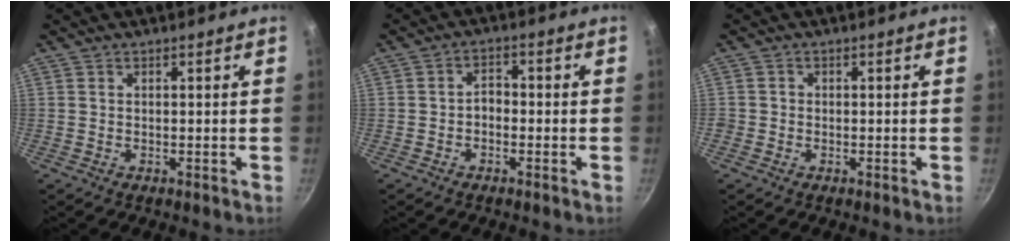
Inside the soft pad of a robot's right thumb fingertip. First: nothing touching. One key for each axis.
{"total": 2.7, "fx": -0.9, "fy": 1.8, "fz": 1.8, "tx": -0.017, "ty": 0.016, "tz": -0.019}
{"total": 1.2, "fx": -0.4, "fy": 1.1, "fz": 0.2, "tx": -0.002, "ty": 0.002, "tz": -0.009}